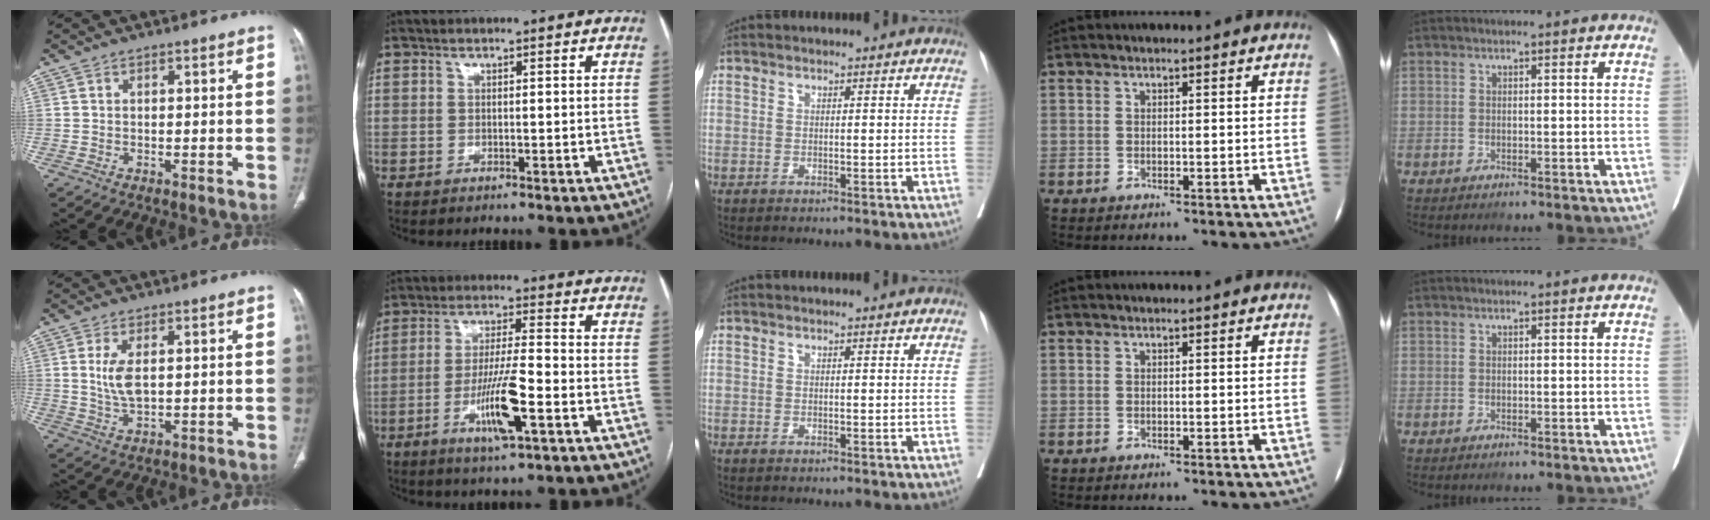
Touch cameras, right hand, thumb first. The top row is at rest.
{"thumb": {"total": 5.4, "force": [1.0, 2.5, 4.7], "torque": [-0.102, -0.008, 0.026]}, "index": {"total": 9.6, "force": [-3.6, 0.7, 8.9], "torque": [-0.167, -0.009, -0.066]}}